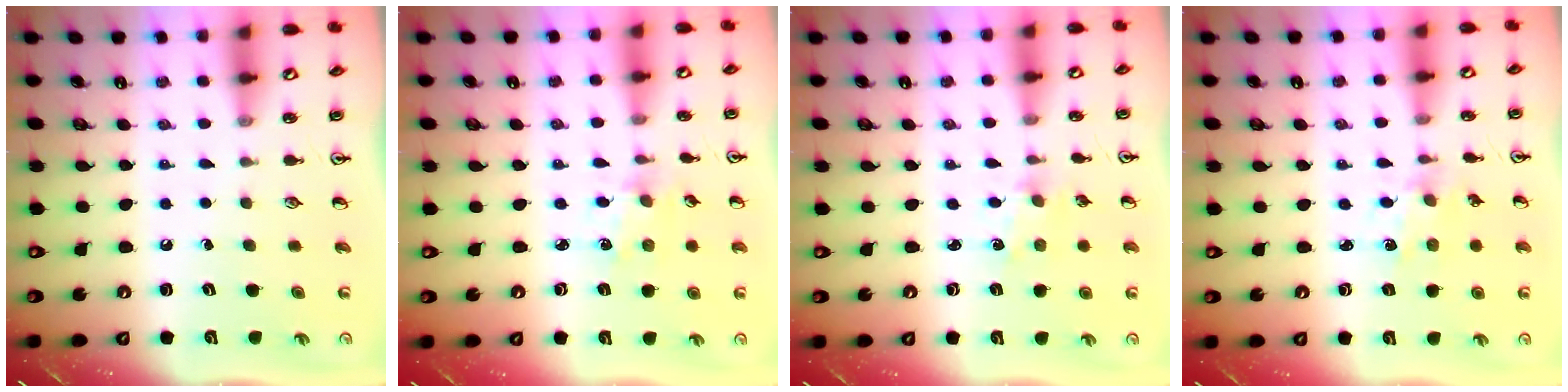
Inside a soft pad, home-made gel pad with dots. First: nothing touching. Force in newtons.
{"total": 1.6, "press": 1.5, "slide": 0.3}
{"total": 1.0, "press": 0.9, "slide": 0.2}
{"total": 1.5, "press": 1.5, "slide": 0.1}